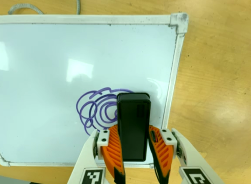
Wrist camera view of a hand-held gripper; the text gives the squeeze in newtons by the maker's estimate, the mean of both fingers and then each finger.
{"total": 10.7, "left": 10.4, "right": 10.9}